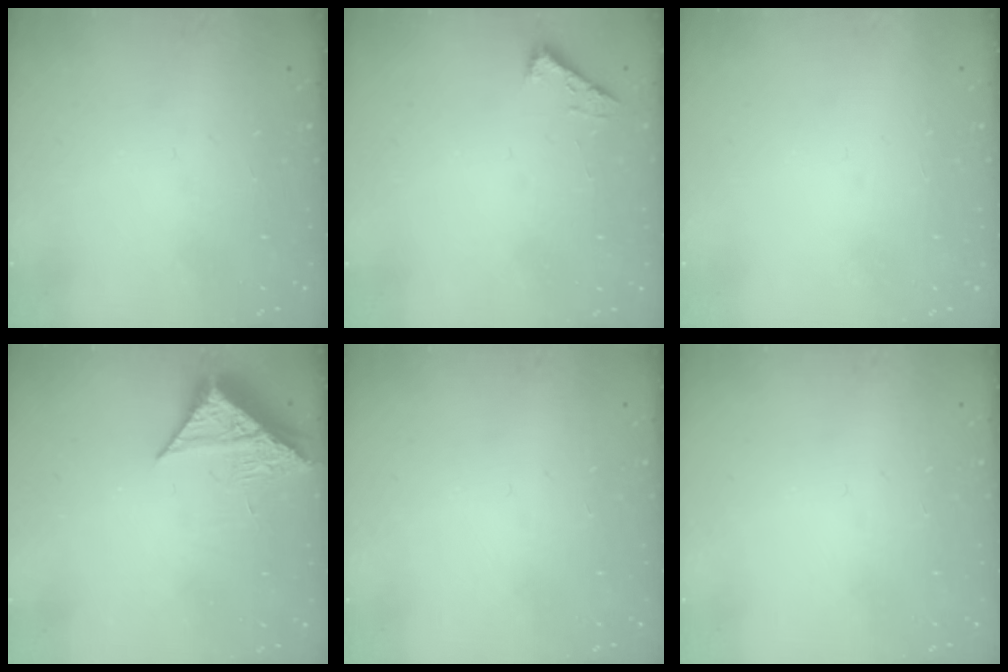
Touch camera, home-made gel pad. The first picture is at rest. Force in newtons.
{"total": 2.5, "press": 2.5, "slide": 0.3}
{"total": 1.5, "press": 1.5, "slide": 0.1}
{"total": 8.1, "press": 8.1, "slide": 0.3}
{"total": 0.0}
{"total": 0.0}